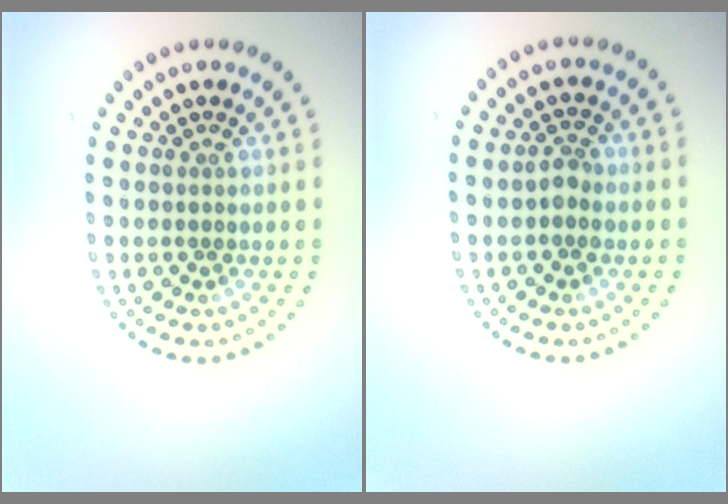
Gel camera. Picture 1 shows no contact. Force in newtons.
{"total": 1.5, "press": 1.5, "slide": 0.3}